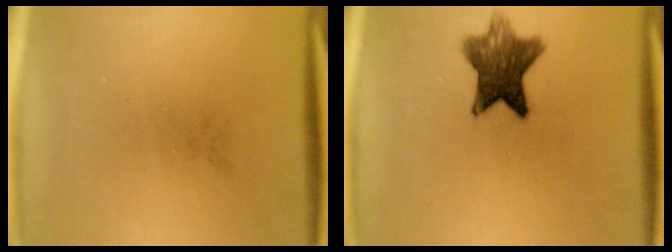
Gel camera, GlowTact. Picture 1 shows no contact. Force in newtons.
{"total": 9.1}